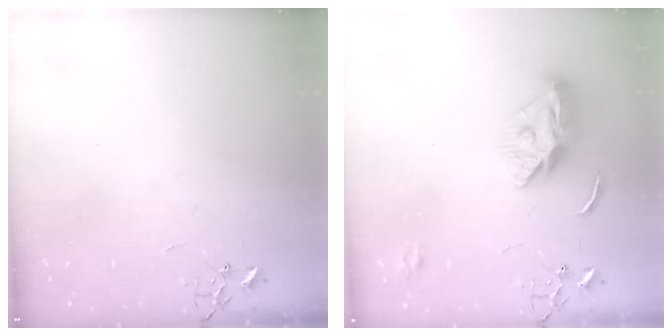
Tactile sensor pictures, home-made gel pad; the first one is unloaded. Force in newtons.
{"total": 11.3, "press": 11.3, "slide": 0.7}